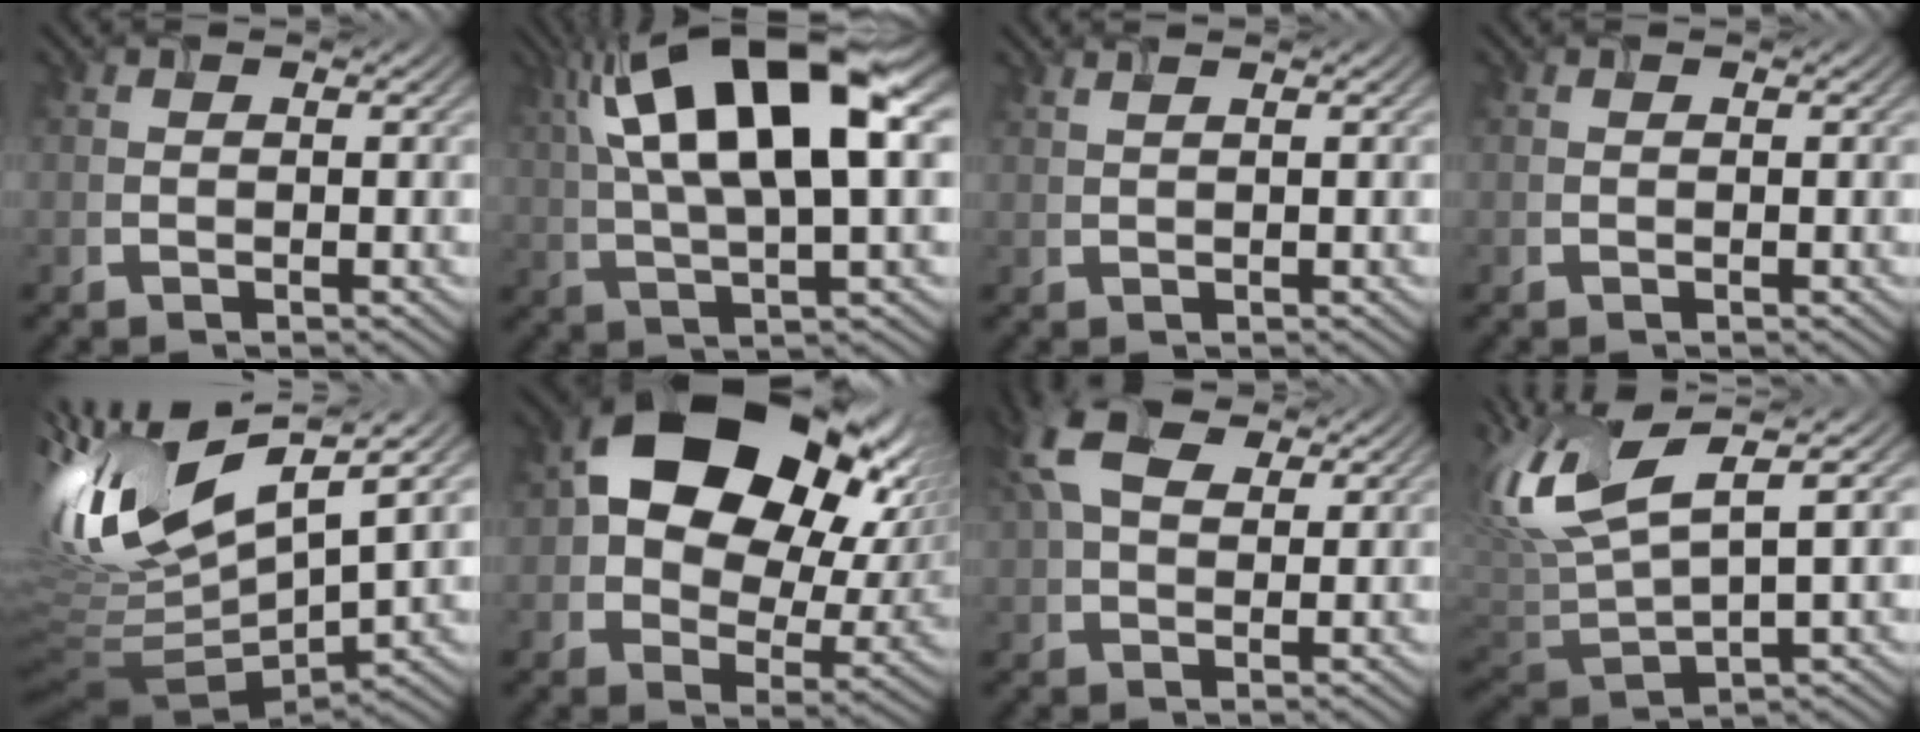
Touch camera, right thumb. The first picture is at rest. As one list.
[{"total": 17.6, "force": [6.3, 5.9, 15.3], "torque": [-0.297, 0.030, 0.104]}, {"total": 1.3, "force": [0.9, 0.1, 0.8], "torque": [-0.018, 0.005, 0.013]}, {"total": 0.0}, {"total": 16.0, "force": [4.3, 5.8, 14.3], "torque": [-0.325, 0.013, 0.086]}, {"total": 18.2, "force": [5.7, 12.4, 12.1], "torque": [-0.194, 0.001, 0.110]}, {"total": 9.5, "force": [4.4, 5.2, 6.5], "torque": [-0.172, 0.027, 0.085]}, {"total": 10.8, "force": [3.6, 3.7, 9.5], "torque": [-0.230, 0.017, 0.068]}]